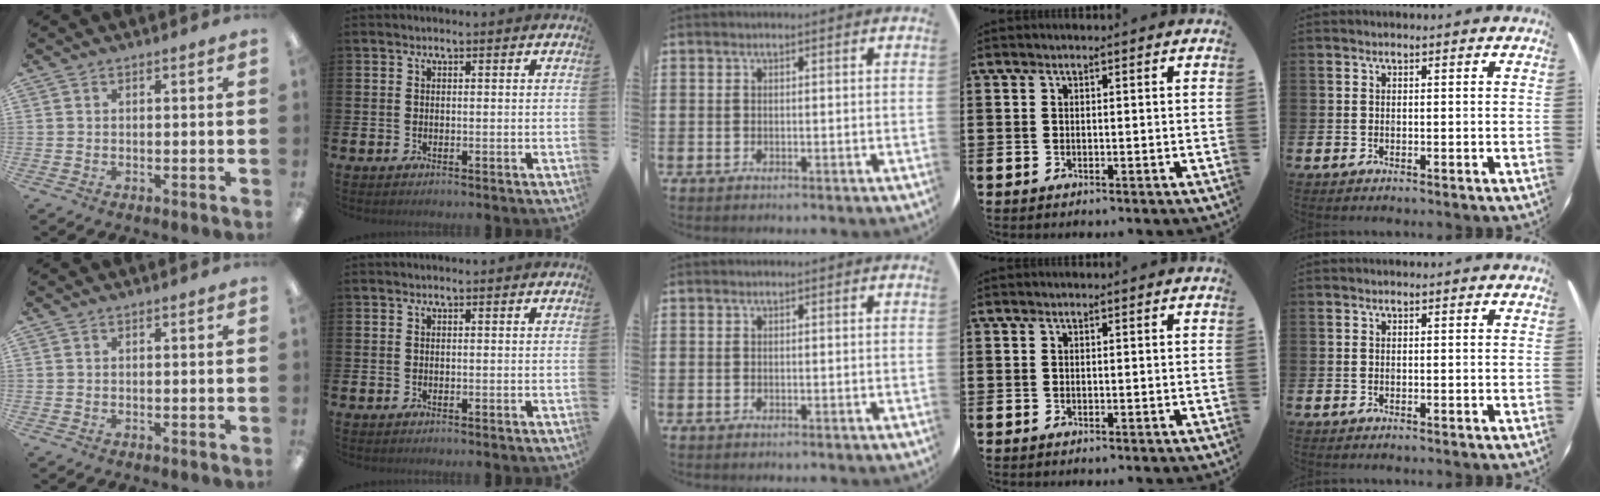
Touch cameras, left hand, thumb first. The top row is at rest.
{}